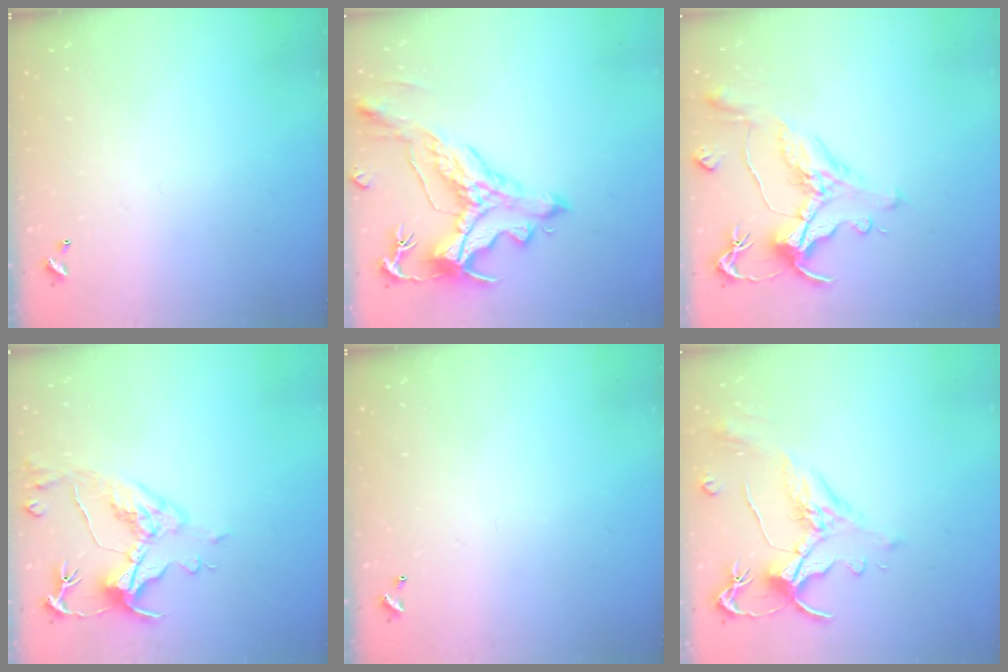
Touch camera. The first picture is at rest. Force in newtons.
{"total": 2.9, "press": 2.6, "slide": 1.5}
{"total": 1.5, "press": 0.4, "slide": 1.5}
{"total": 6.6, "press": 6.5, "slide": 1.5}
{"total": 0.0}
{"total": 1.6, "press": 1.1, "slide": 1.2}